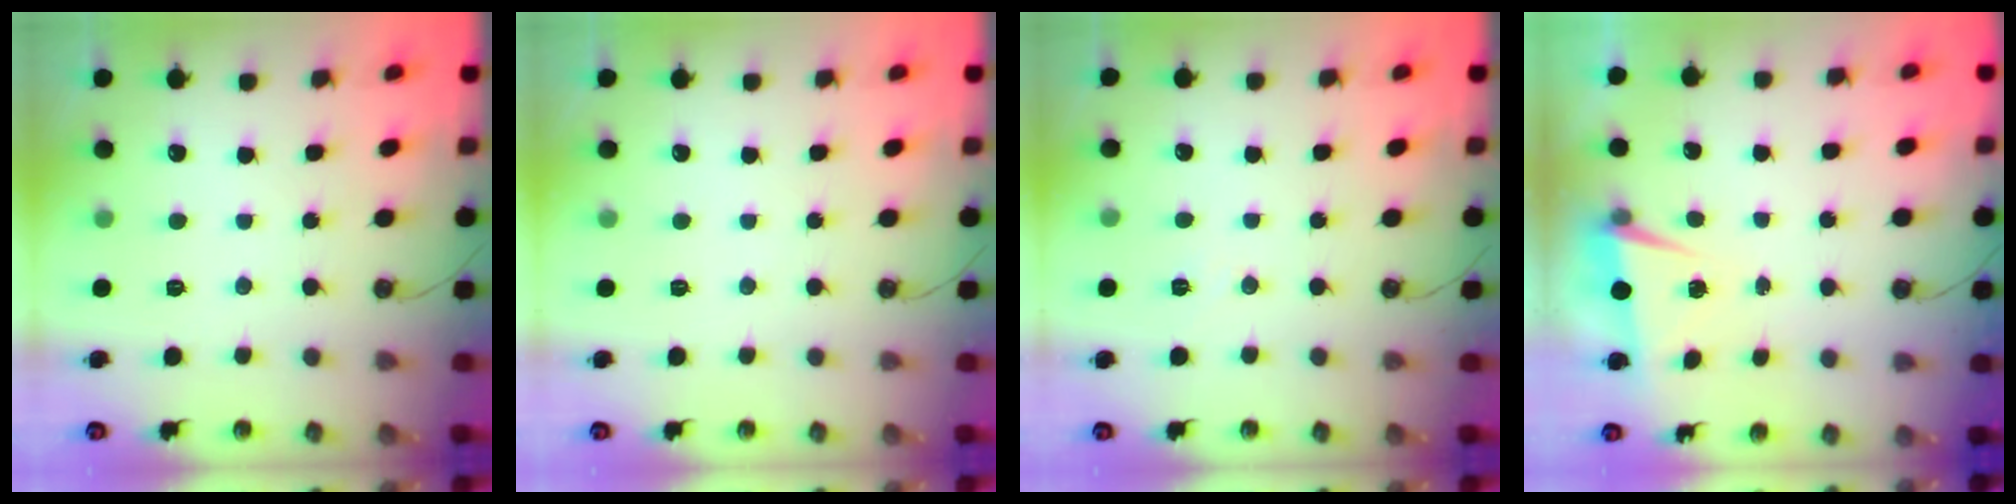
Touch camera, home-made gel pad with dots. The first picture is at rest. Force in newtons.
{"total": 0.0}
{"total": 5.3, "press": 3.0, "slide": 4.4}
{"total": 1.9, "press": 1.4, "slide": 1.3}